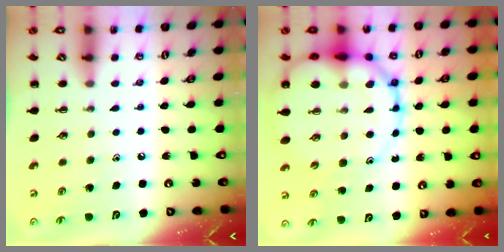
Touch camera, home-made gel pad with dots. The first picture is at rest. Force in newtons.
{"total": 20.6, "press": 20.2, "slide": 4.4}